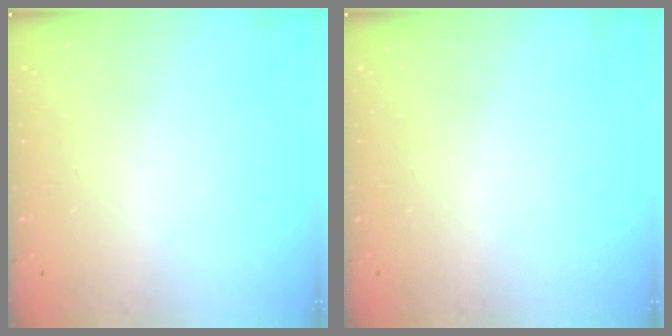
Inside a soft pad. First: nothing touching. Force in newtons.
{"total": 0.0}